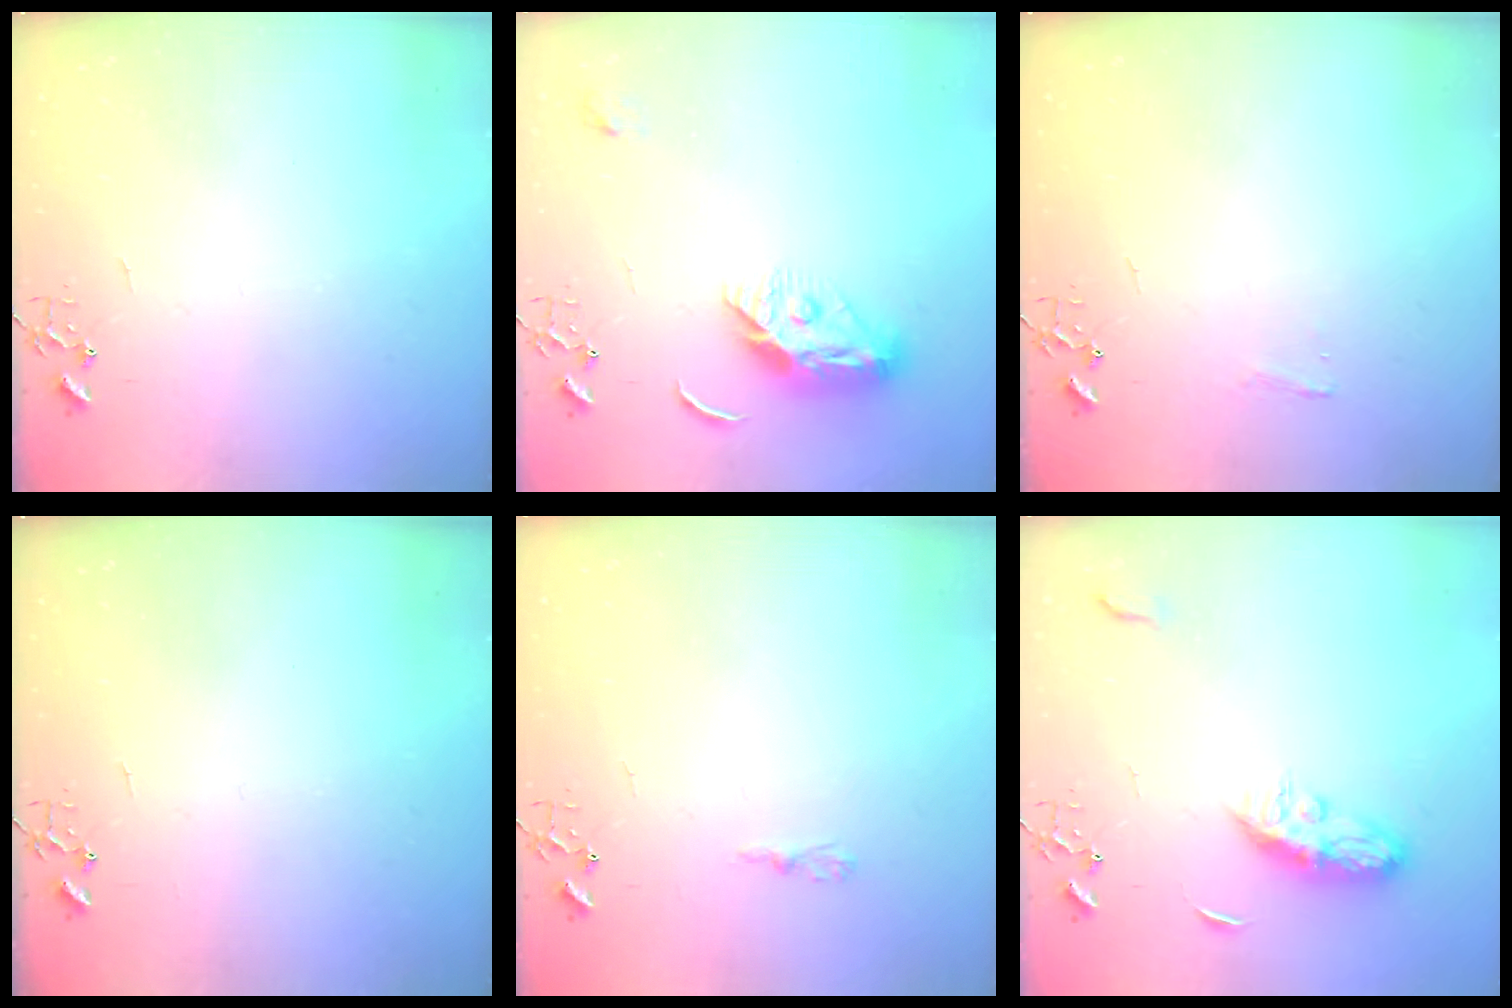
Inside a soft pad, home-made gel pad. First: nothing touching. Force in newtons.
{"total": 11.3, "press": 11.3, "slide": 0.7}
{"total": 3.4, "press": 3.4, "slide": 0.4}
{"total": 0.0}
{"total": 3.6, "press": 3.6, "slide": 0.4}
{"total": 8.2, "press": 8.1, "slide": 0.6}